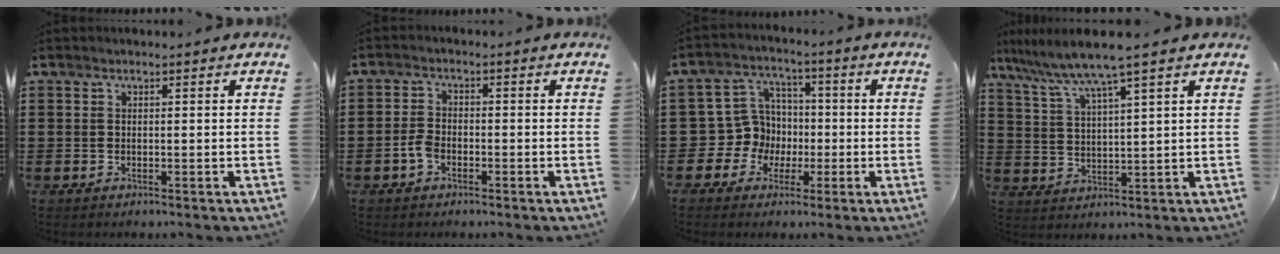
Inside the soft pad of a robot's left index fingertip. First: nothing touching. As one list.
[{"total": 2.7, "force": [-1.2, 1.5, 1.9], "torque": [-0.059, -0.004, -0.029]}, {"total": 8.1, "force": [-0.4, 7.9, 1.8], "torque": [-0.088, -0.002, -0.005]}, {"total": 5.7, "force": [4.5, -0.4, 3.5], "torque": [-0.082, -0.014, 0.076]}]